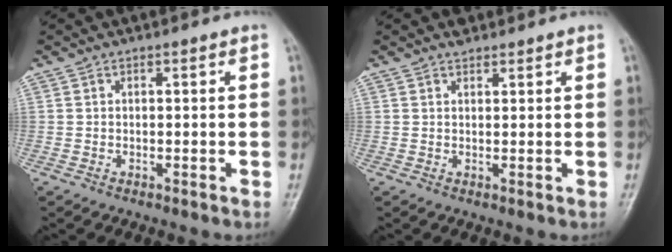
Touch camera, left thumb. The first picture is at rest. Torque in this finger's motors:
{"motor_torque": [0.24, 0.02, 0.02, -0.42, 0.00]}